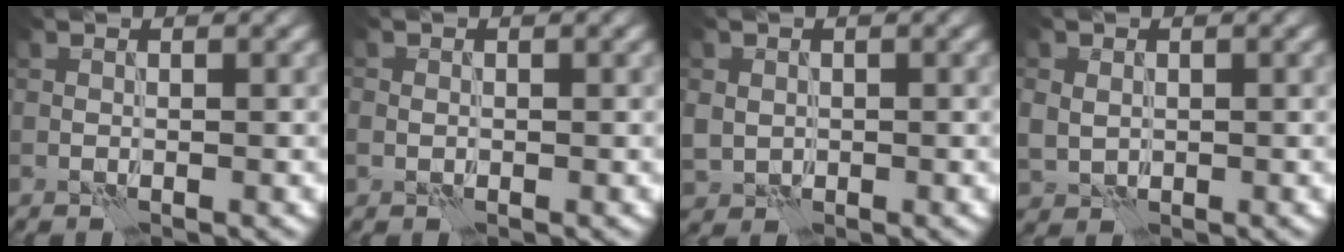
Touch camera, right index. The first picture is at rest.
{"total": 0.8, "force": [0.0, 0.8, 0.0], "torque": [0.002, -0.003, -0.001]}
{"total": 2.2, "force": [0.2, 2.1, 0.5], "torque": [-0.013, -0.002, 0.008]}
{"total": 2.3, "force": [0.4, 2.1, 0.9], "torque": [-0.020, 0.000, 0.011]}